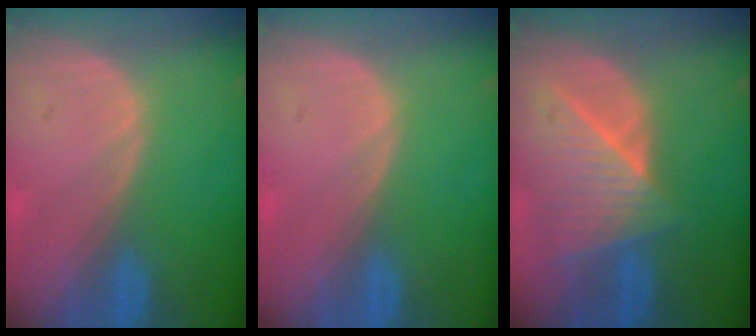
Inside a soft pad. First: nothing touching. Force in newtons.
{"total": 0.0}
{"total": 8.3, "press": 7.5, "slide": 3.5}